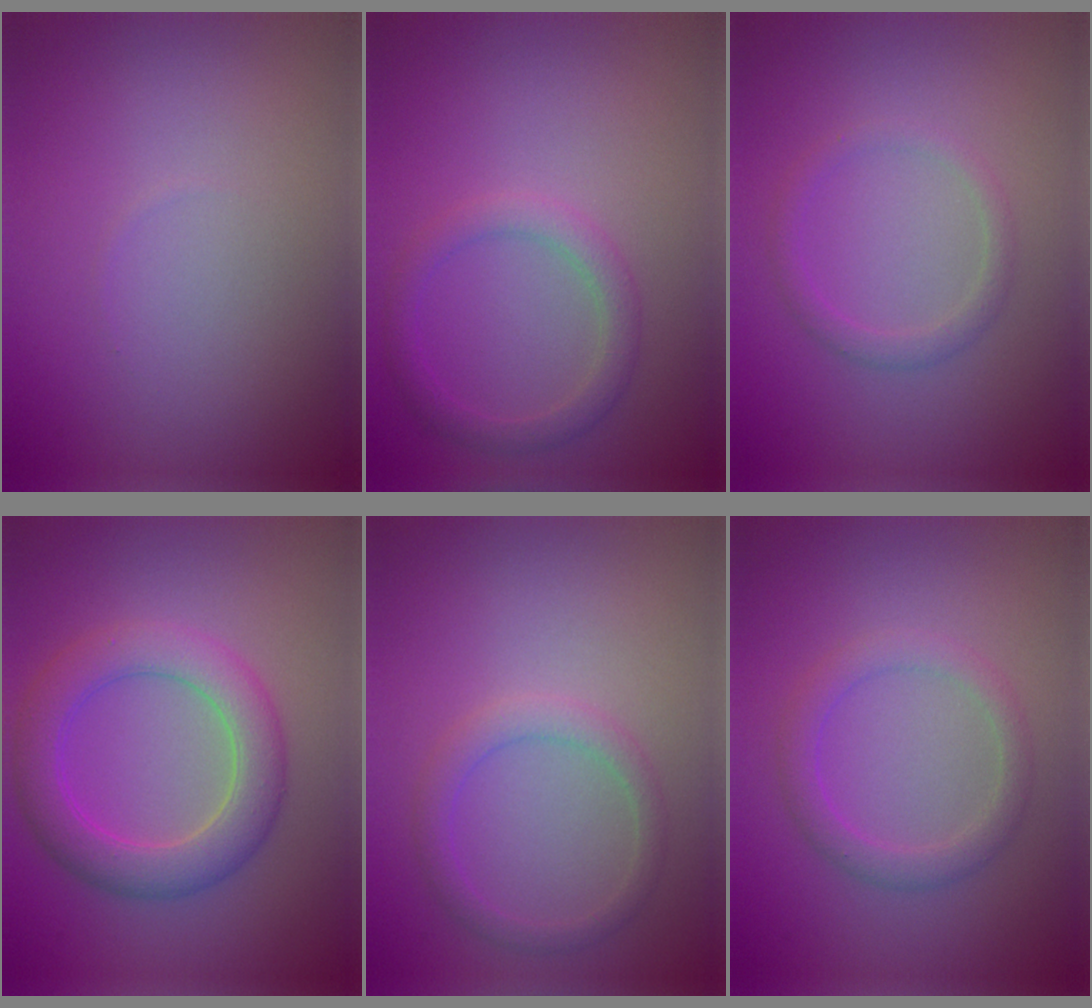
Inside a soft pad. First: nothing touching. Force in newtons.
{"total": 2.3, "press": 2.3, "slide": 0.1}
{"total": 1.6, "press": 1.6, "slide": 0.0}
{"total": 5.3, "press": 5.3, "slide": 0.2}
{"total": 2.1, "press": 2.1, "slide": 0.2}
{"total": 2.4, "press": 2.4, "slide": 0.1}